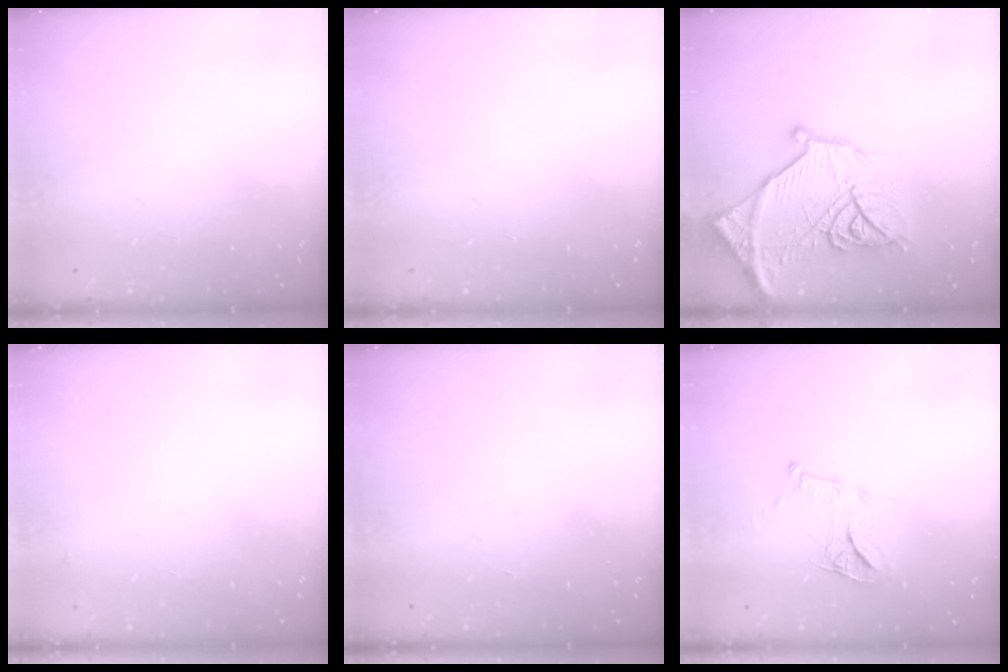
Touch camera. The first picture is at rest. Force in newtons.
{"total": 0.0}
{"total": 21.2, "press": 21.1, "slide": 1.9}
{"total": 2.8, "press": 2.8, "slide": 0.4}
{"total": 1.6, "press": 1.6, "slide": 0.1}
{"total": 11.0, "press": 10.9, "slide": 0.4}